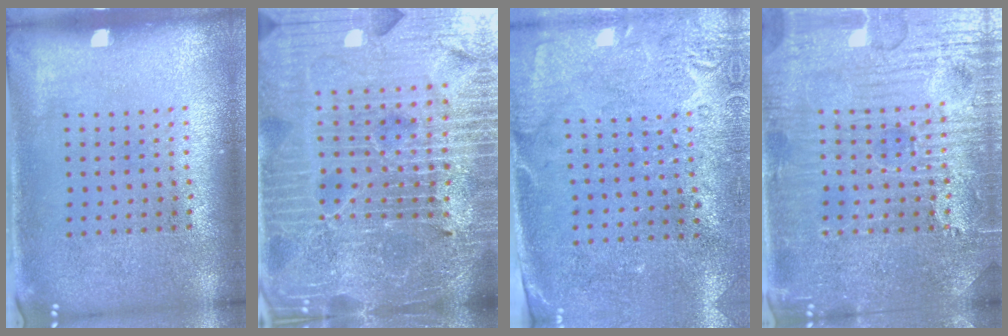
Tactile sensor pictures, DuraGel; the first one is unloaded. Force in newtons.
{"total": 6.7, "press": 5.9, "slide": 3.1}
{"total": 2.7, "press": 2.3, "slide": 1.5}
{"total": 4.7, "press": 4.6, "slide": 0.8}